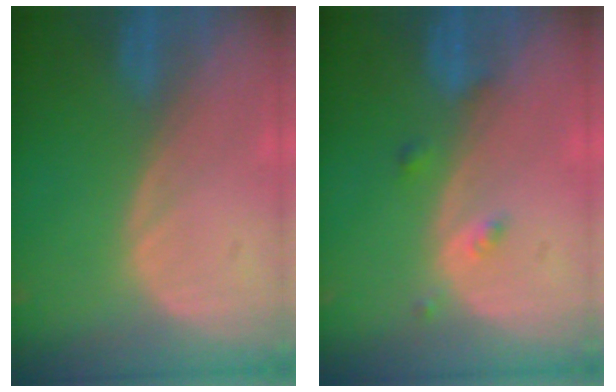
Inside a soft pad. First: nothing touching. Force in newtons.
{"total": 1.8, "press": 1.8, "slide": 0.1}